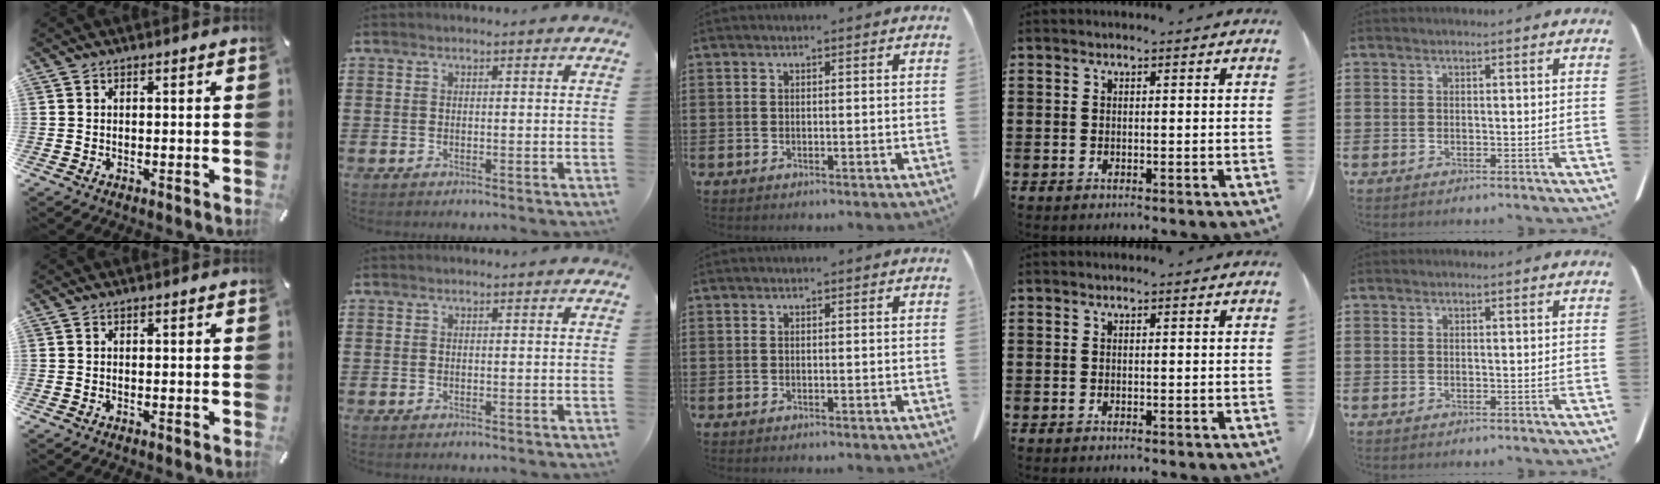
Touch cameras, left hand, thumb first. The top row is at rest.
{}